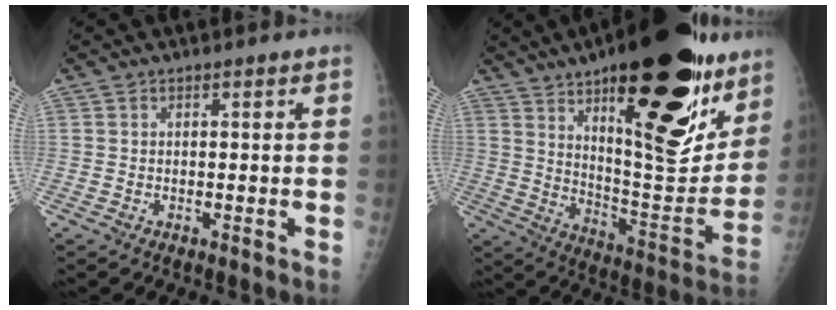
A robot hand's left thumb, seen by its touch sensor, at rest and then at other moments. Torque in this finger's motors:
{"motor_torque": [0.79, 1.26, 1.39, -1.38, 0.36]}